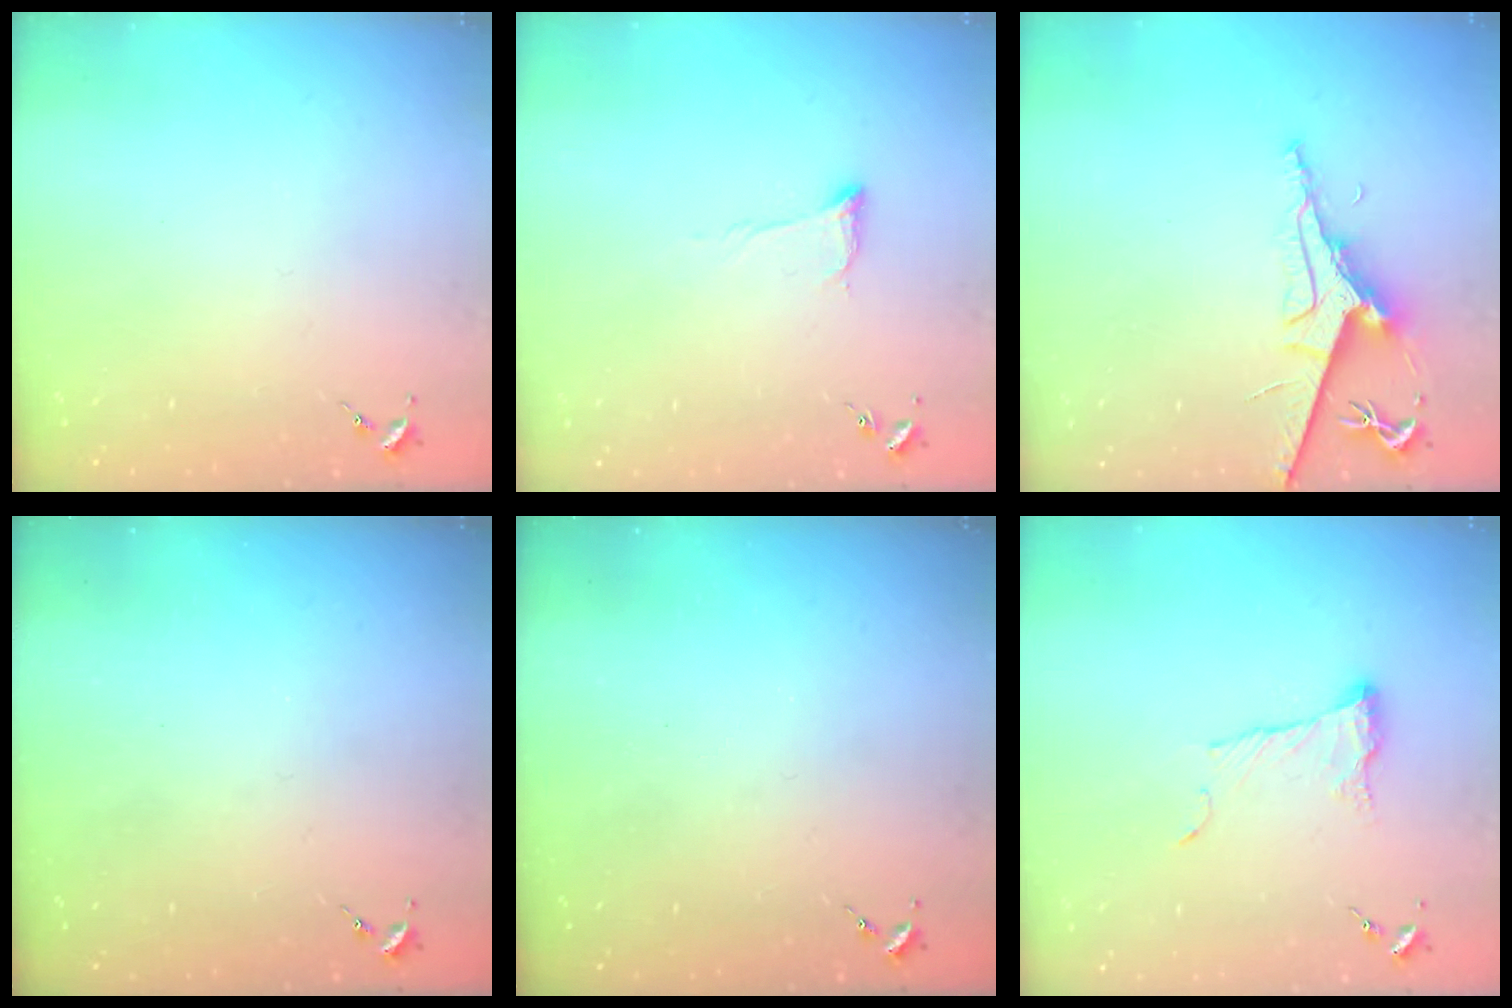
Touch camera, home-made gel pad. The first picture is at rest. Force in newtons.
{"total": 5.6, "press": 5.5, "slide": 0.8}
{"total": 8.6, "press": 8.6, "slide": 1.0}
{"total": 0.0}
{"total": 0.0}
{"total": 9.5, "press": 9.5, "slide": 0.3}